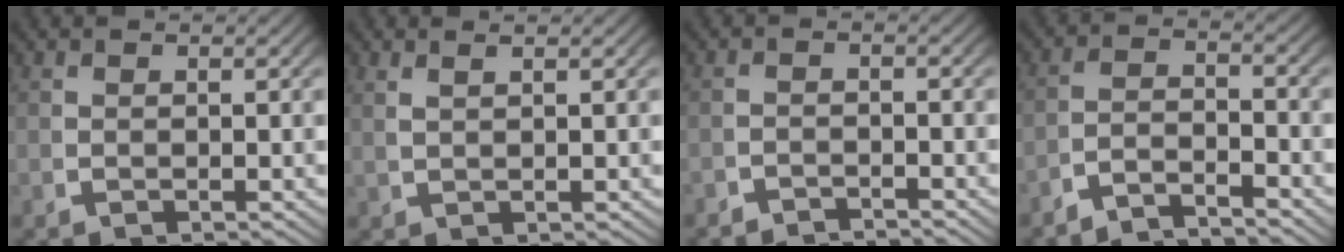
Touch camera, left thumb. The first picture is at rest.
{"total": 1.4, "force": [1.1, -0.6, 0.6], "torque": [-0.011, 0.007, 0.029]}
{"total": 2.6, "force": [-2.6, 0.2, -0.2], "torque": [0.013, -0.008, -0.046]}
{"total": 3.8, "force": [-3.3, 0.9, 1.6], "torque": [-0.017, -0.011, -0.061]}